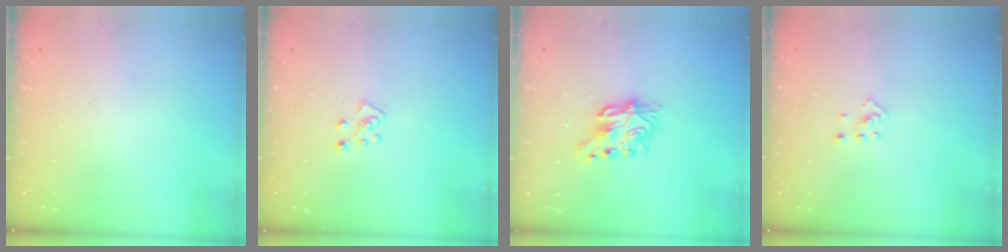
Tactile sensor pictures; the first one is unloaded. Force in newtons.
{"total": 5.3, "press": 5.3, "slide": 0.4}
{"total": 7.8, "press": 7.8, "slide": 0.5}
{"total": 2.5, "press": 2.4, "slide": 0.8}